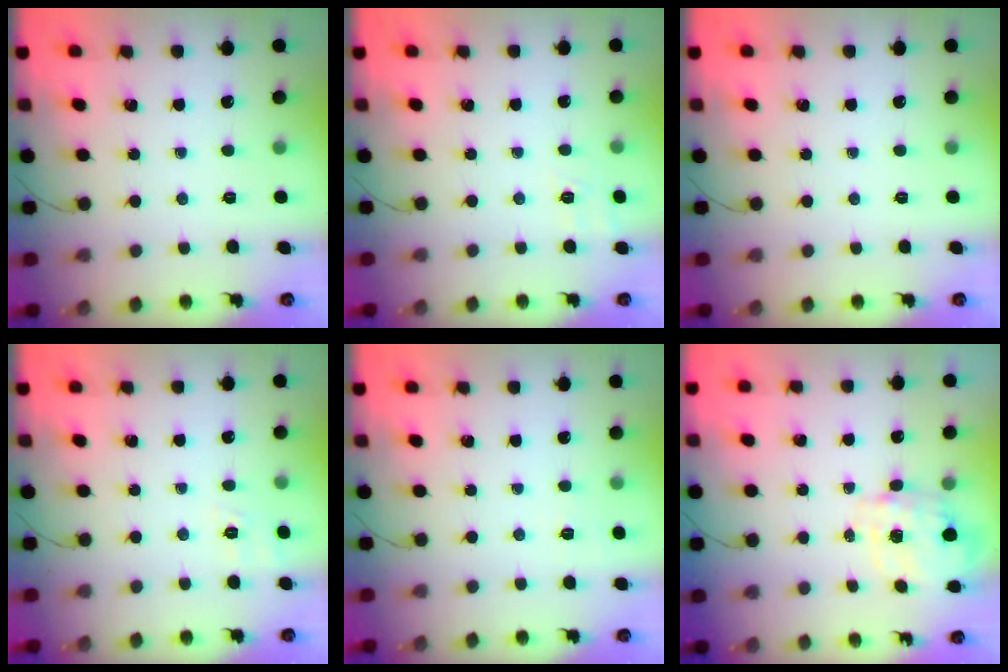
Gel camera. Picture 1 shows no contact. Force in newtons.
{"total": 8.4, "press": 8.1, "slide": 2.3}
{"total": 0.0}
{"total": 2.3, "press": 1.3, "slide": 1.9}
{"total": 2.7, "press": 2.1, "slide": 1.7}
{"total": 3.6, "press": 3.5, "slide": 0.7}